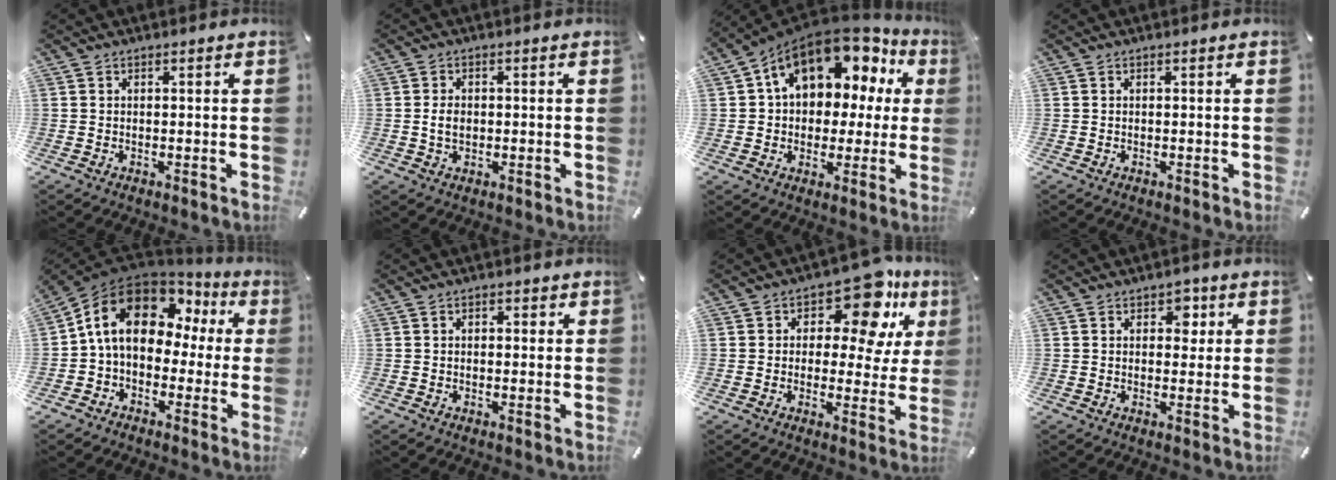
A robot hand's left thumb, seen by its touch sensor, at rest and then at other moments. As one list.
[{"total": 3.2, "force": [-0.1, 2.2, 2.3], "torque": [-0.051, 0.003, -0.005]}, {"total": 14.8, "force": [7.5, 9.7, 8.3], "torque": [-0.137, -0.045, 0.134]}, {"total": 0.0}, {"total": 15.0, "force": [5.0, 10.6, 9.4], "torque": [-0.174, -0.016, 0.088]}, {"total": 1.6, "force": [0.2, 1.2, 1.0], "torque": [-0.011, 0.005, 0.000]}, {"total": 13.9, "force": [7.5, 7.1, 9.2], "torque": [-0.127, -0.048, 0.127]}, {"total": 4.1, "force": [1.5, 3.0, 2.3], "torque": [-0.012, -0.008, 0.015]}]